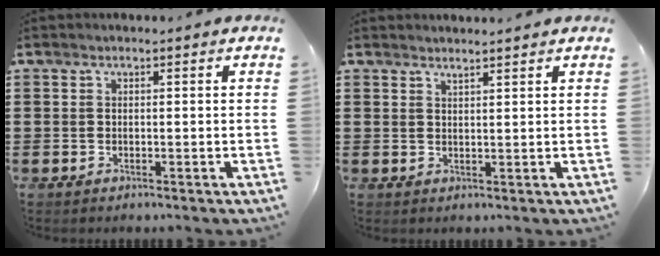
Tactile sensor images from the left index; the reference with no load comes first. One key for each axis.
{"total": 1.7, "fx": 1.6, "fy": -0.1, "fz": 0.3, "tx": -0.010, "ty": 0.000, "tz": 0.032}